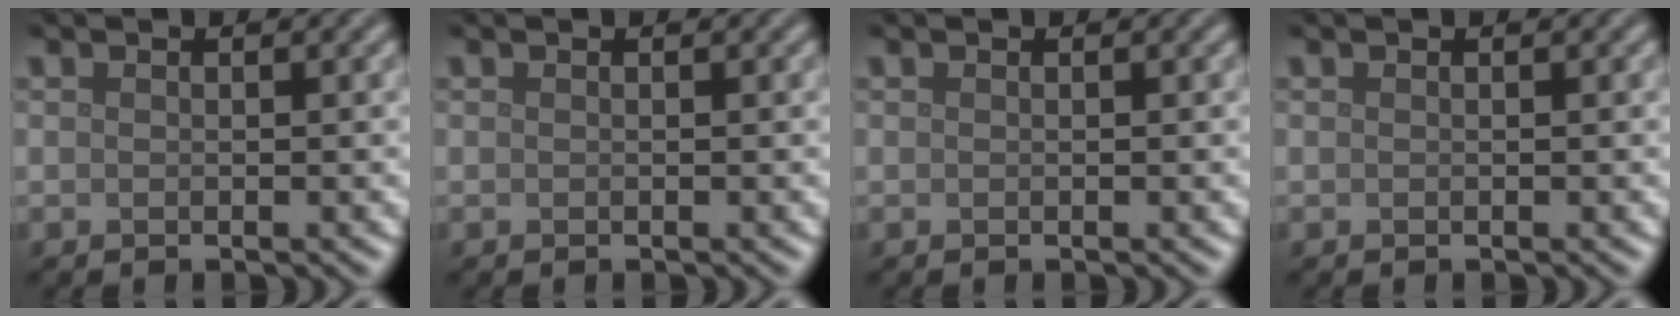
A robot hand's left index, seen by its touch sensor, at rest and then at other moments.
{"total": 0.0}
{"total": 0.0}
{"total": 0.0}